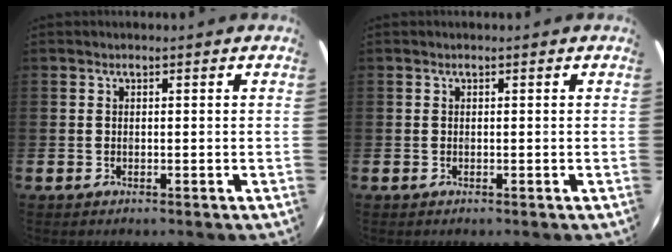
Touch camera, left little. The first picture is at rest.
{"total": 0.0}